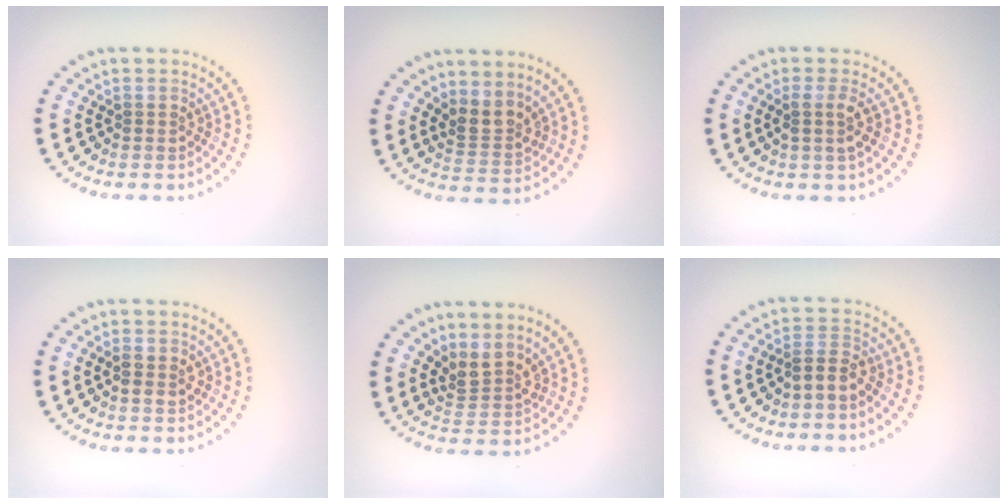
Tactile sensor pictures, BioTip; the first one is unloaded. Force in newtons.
{"total": 2.6, "press": 1.9, "slide": 1.8}
{"total": 1.7, "press": 1.3, "slide": 1.0}
{"total": 1.5, "press": 1.5, "slide": 0.4}
{"total": 2.7, "press": 1.9, "slide": 1.9}
{"total": 1.8, "press": 1.6, "slide": 0.9}